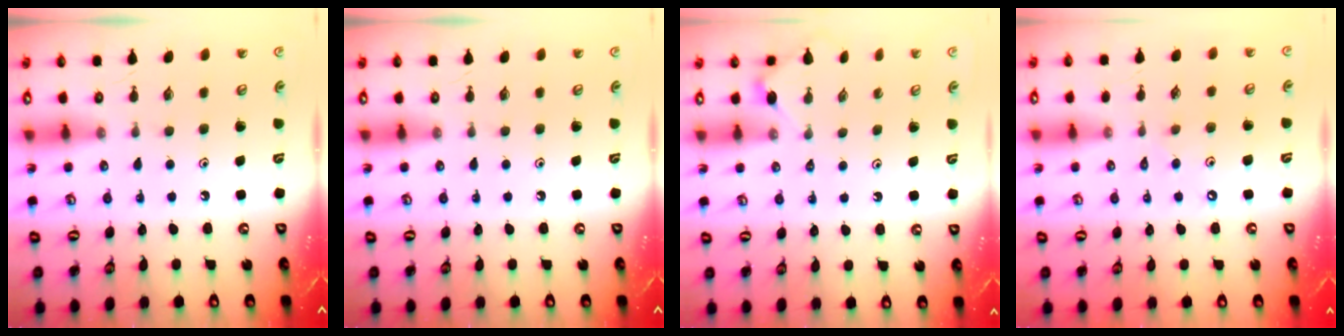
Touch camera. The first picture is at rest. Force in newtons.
{"total": 0.0}
{"total": 2.9, "press": 2.8, "slide": 0.5}
{"total": 2.6, "press": 2.6, "slide": 0.4}